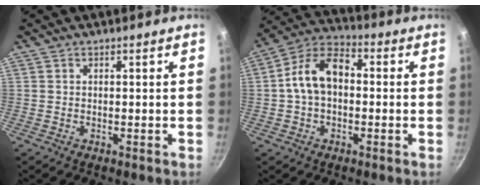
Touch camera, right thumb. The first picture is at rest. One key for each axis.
{"total": 10.9, "fx": 0.1, "fy": 7.2, "fz": 8.2, "tx": -0.128, "ty": 0.039, "tz": -0.016}